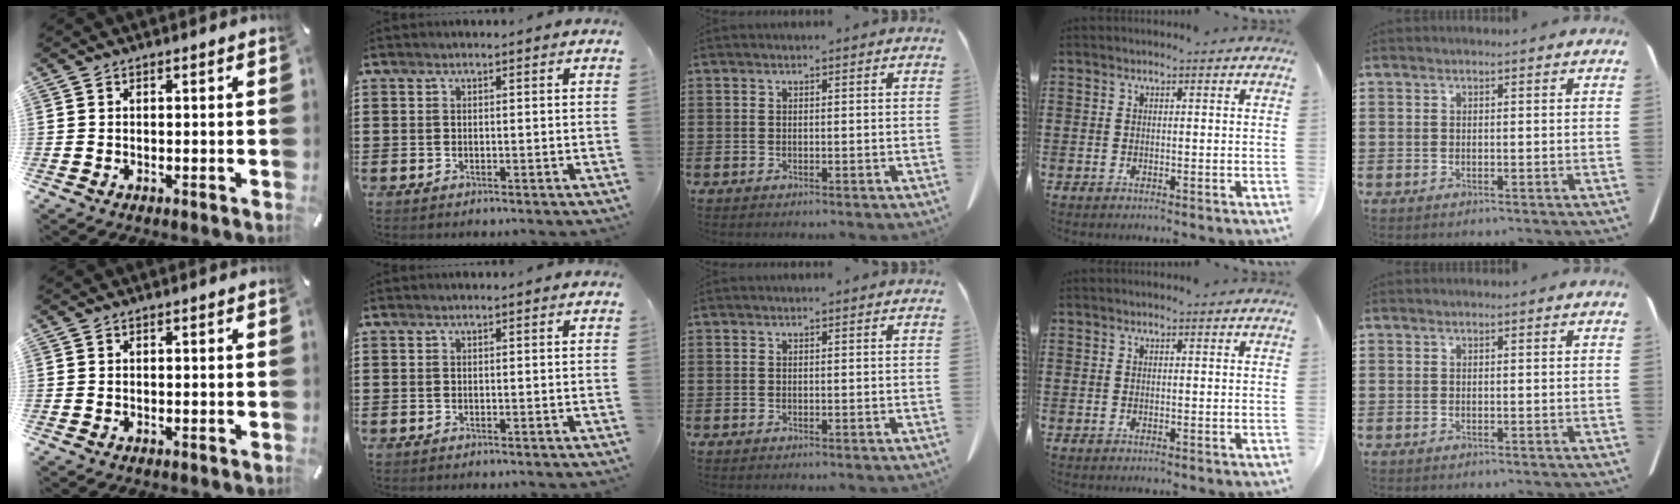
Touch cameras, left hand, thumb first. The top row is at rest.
{}